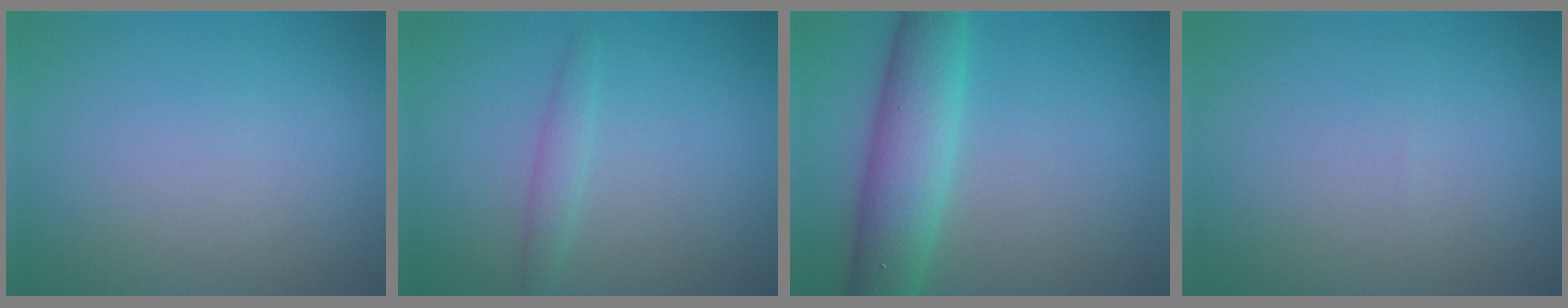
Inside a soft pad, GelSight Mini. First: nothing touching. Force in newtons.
{"total": 1.5, "press": 1.5, "slide": 0.0}
{"total": 6.6, "press": 6.5, "slide": 0.2}
{"total": 0.0}